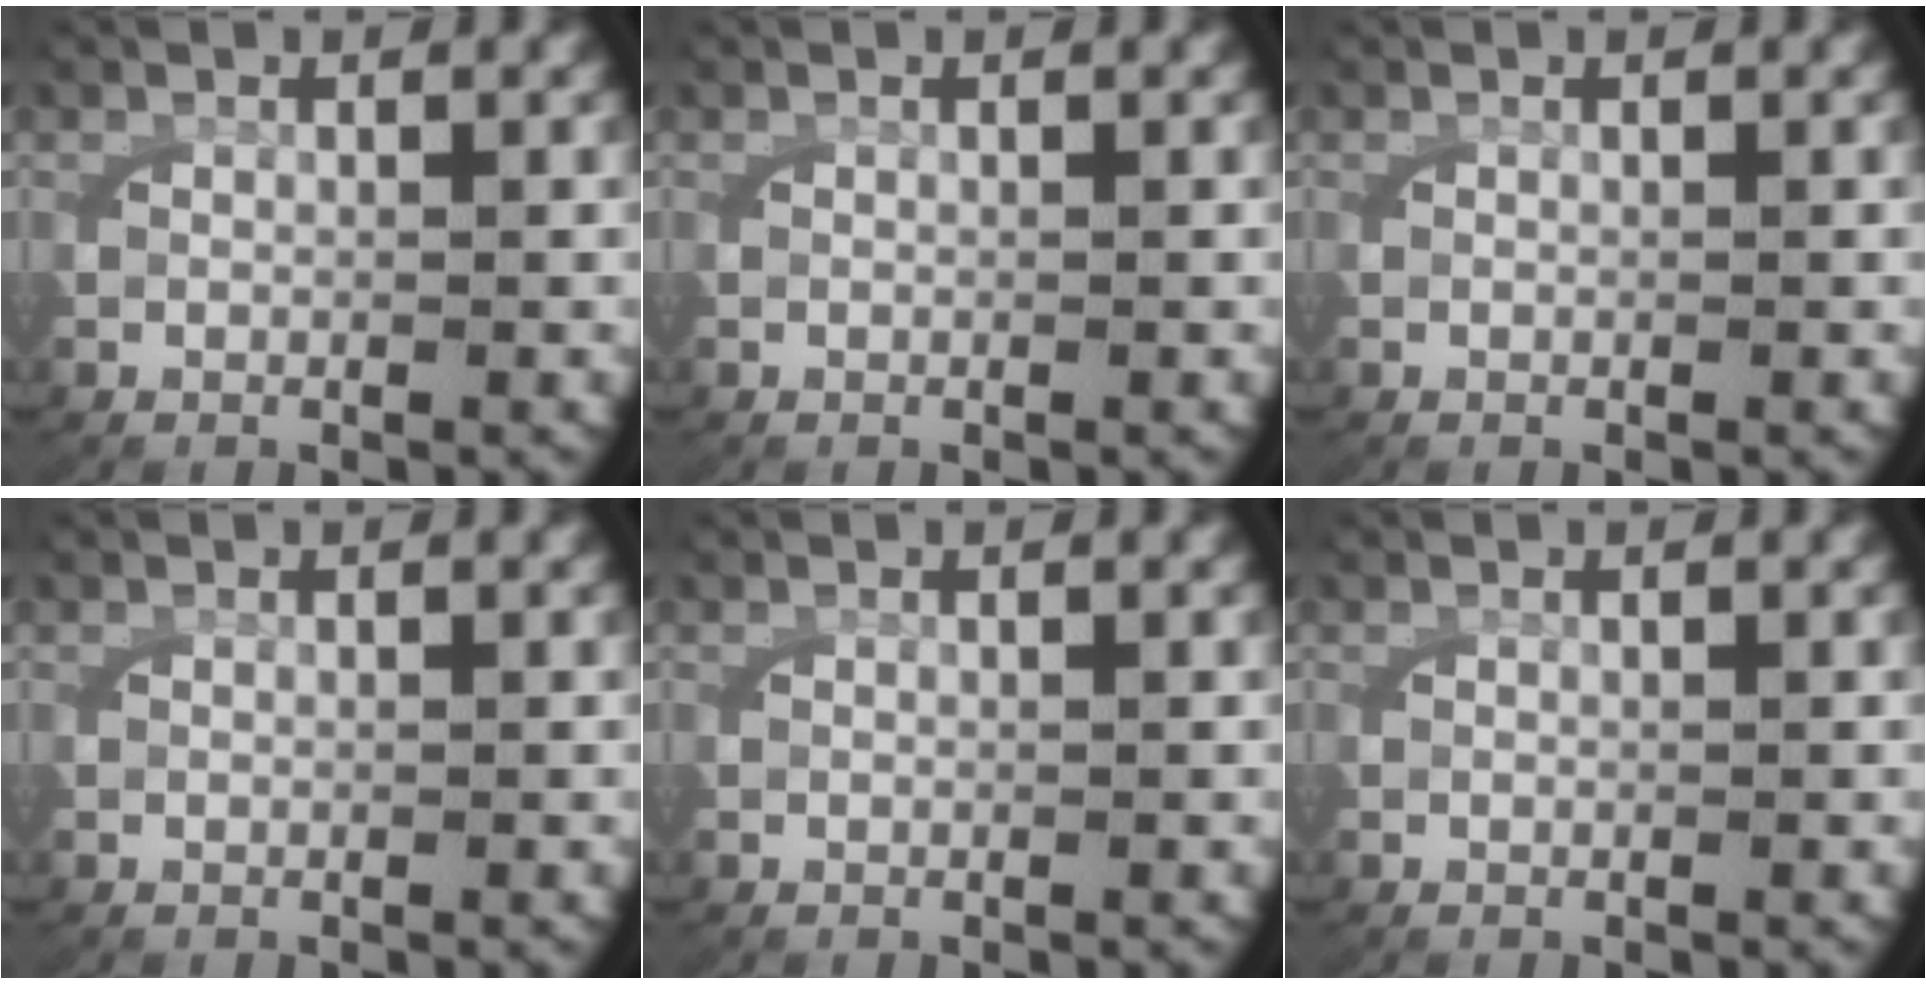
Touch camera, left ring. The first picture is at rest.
{"total": 0.0}
{"total": 0.0}
{"total": 0.0}
{"total": 0.0}
{"total": 0.0}